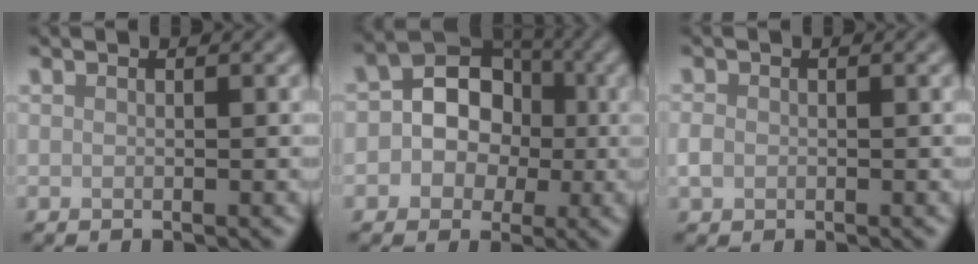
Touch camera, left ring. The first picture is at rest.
{"total": 6.6, "force": [0.0, 5.5, 3.7], "torque": [-0.029, 0.017, -0.012]}
{"total": 1.2, "force": [-0.3, 1.1, 0.6], "torque": [-0.012, -0.002, -0.009]}